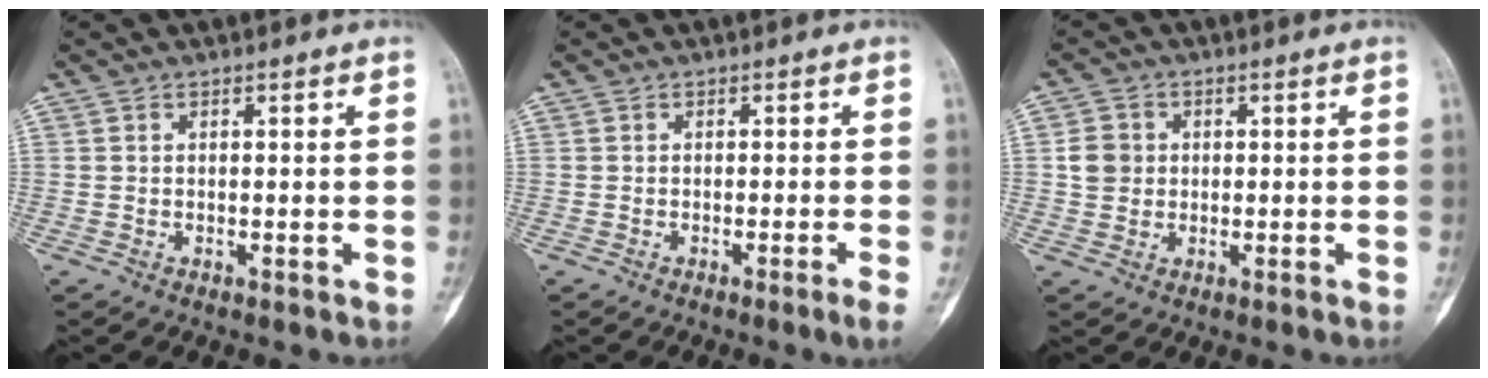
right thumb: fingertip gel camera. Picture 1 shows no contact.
{"total": 2.1, "force": [-1.0, -0.6, 1.7], "torque": [-0.035, -0.003, -0.017]}
{"total": 4.1, "force": [0.2, 3.7, 1.7], "torque": [-0.018, 0.005, 0.000]}